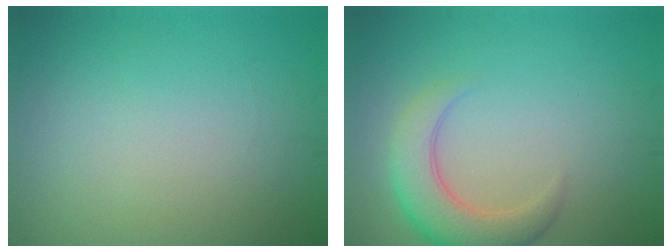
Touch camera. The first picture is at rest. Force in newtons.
{"total": 4.7, "press": 4.7, "slide": 0.3}